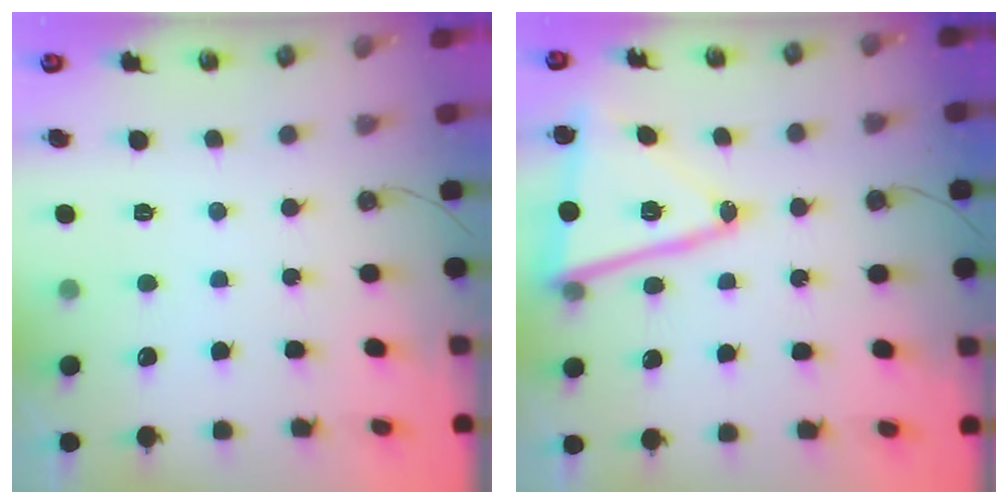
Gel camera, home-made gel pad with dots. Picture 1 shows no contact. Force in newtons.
{"total": 15.9, "press": 15.8, "slide": 1.4}